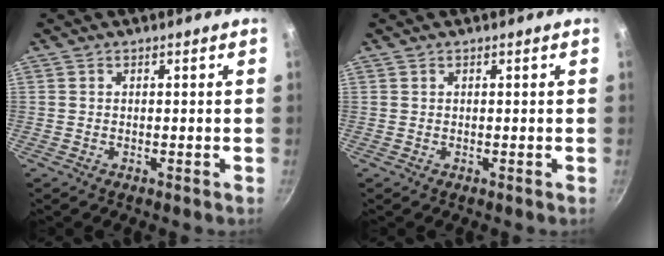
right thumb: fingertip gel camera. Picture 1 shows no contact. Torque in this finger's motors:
{"motor_torque": [0.00, 0.00, 0.00, 0.00, 0.02]}